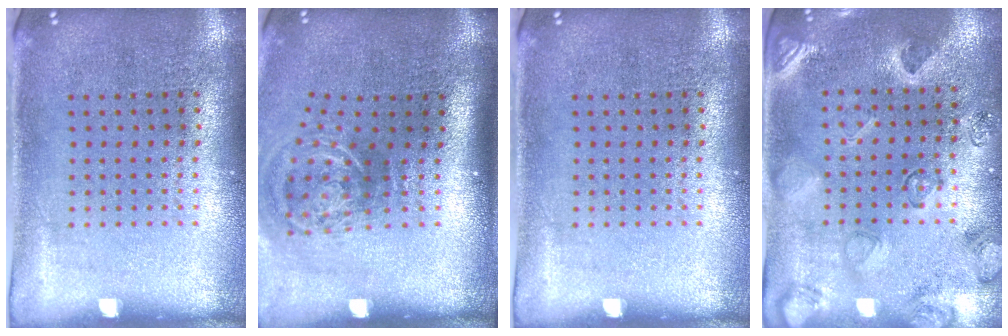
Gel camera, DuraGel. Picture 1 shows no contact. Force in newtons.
{"total": 2.1, "press": 1.3, "slide": 1.7}
{"total": 0.0}
{"total": 2.2, "press": 1.8, "slide": 1.3}